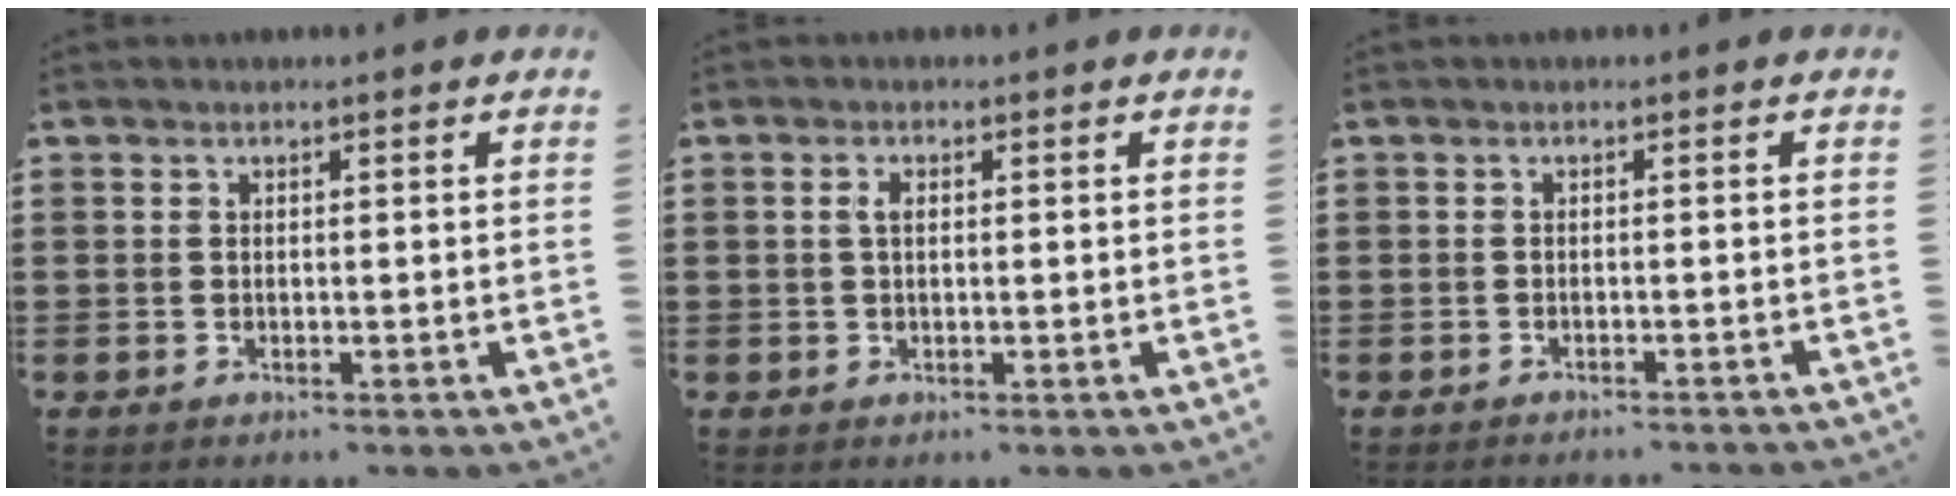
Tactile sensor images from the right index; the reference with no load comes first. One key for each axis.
{"total": 1.5, "fx": 0.3, "fy": 0.7, "fz": 1.3, "tx": -0.028, "ty": 0.006, "tz": 0.003}
{"total": 0.8, "fx": -0.8, "fy": 0.0, "fz": 0.0, "tx": -0.004, "ty": 0.002, "tz": -0.017}